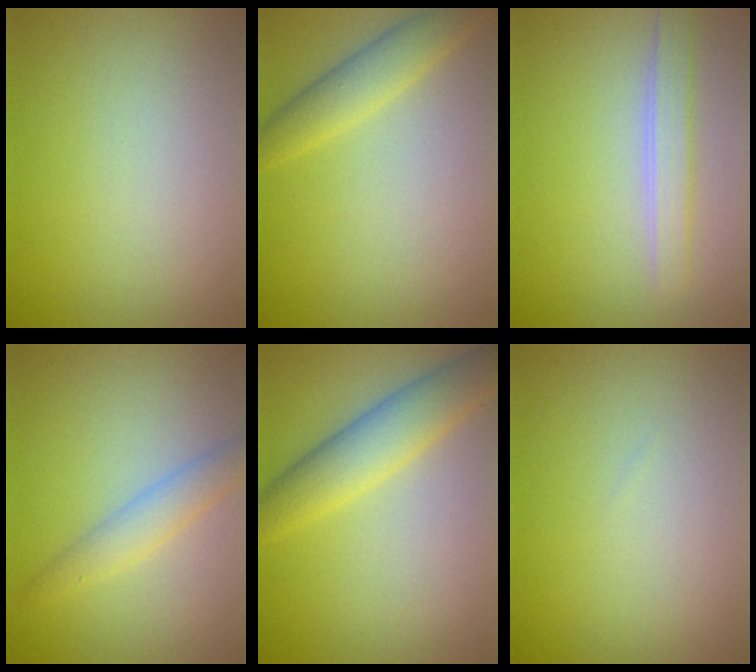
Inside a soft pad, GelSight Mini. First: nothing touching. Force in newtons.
{"total": 2.9, "press": 2.9, "slide": 0.1}
{"total": 2.4, "press": 2.4, "slide": 0.2}
{"total": 2.4, "press": 2.4, "slide": 0.0}
{"total": 4.6, "press": 4.6, "slide": 0.0}
{"total": 0.0}